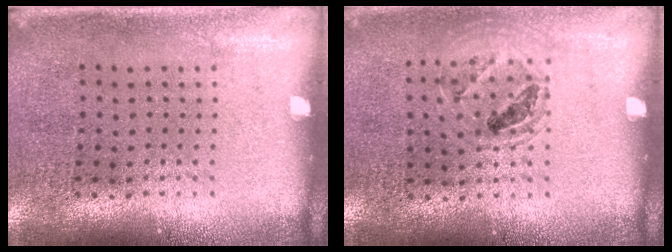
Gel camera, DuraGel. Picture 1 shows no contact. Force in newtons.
{"total": 1.0, "press": 0.9, "slide": 0.2}